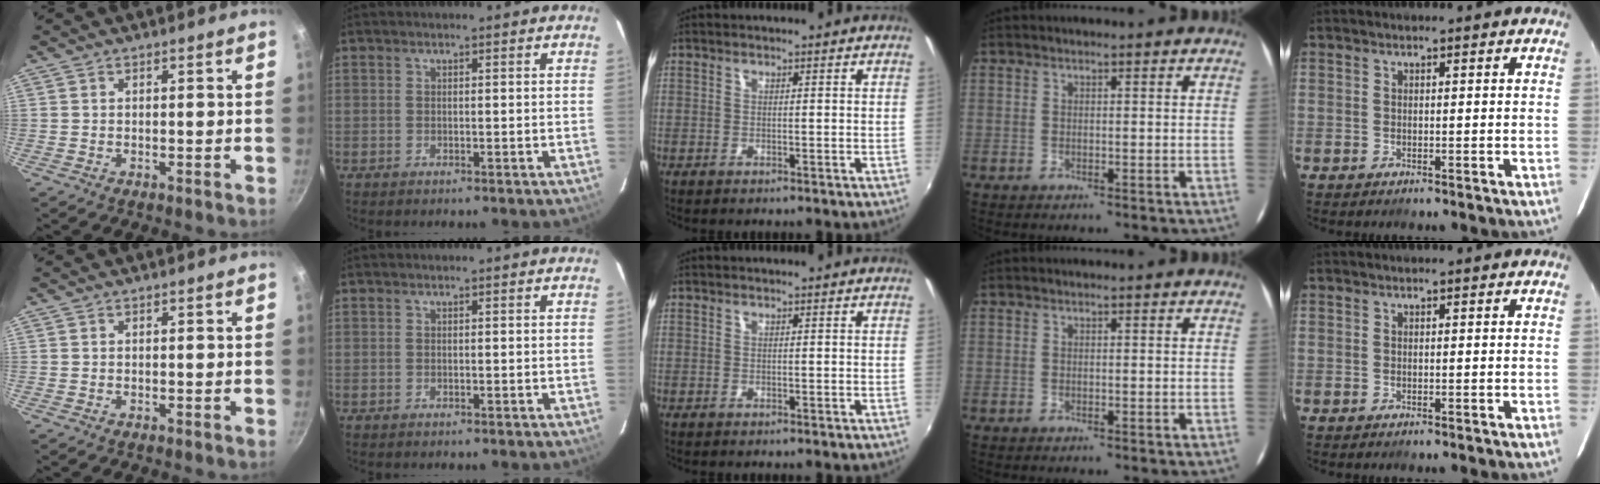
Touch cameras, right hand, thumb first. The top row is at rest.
{}